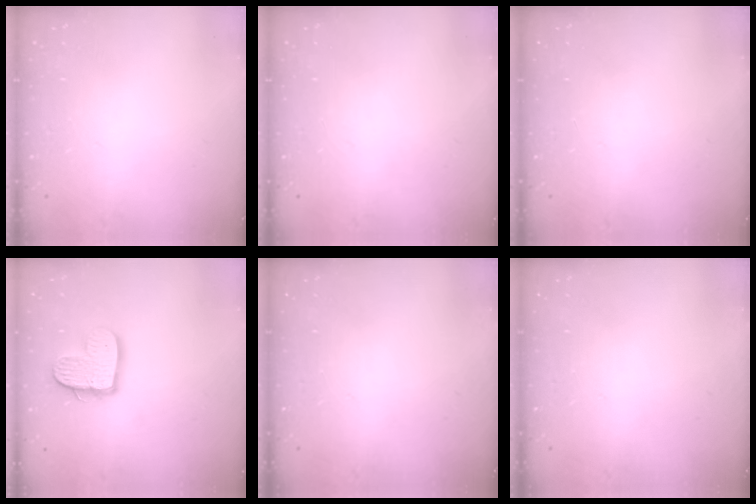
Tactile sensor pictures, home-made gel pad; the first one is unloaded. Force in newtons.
{"total": 0.0}
{"total": 0.0}
{"total": 12.5, "press": 12.4, "slide": 1.1}
{"total": 0.0}
{"total": 0.0}